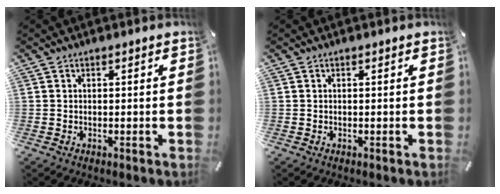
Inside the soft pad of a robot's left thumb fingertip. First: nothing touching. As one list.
[{"total": 0.0}]